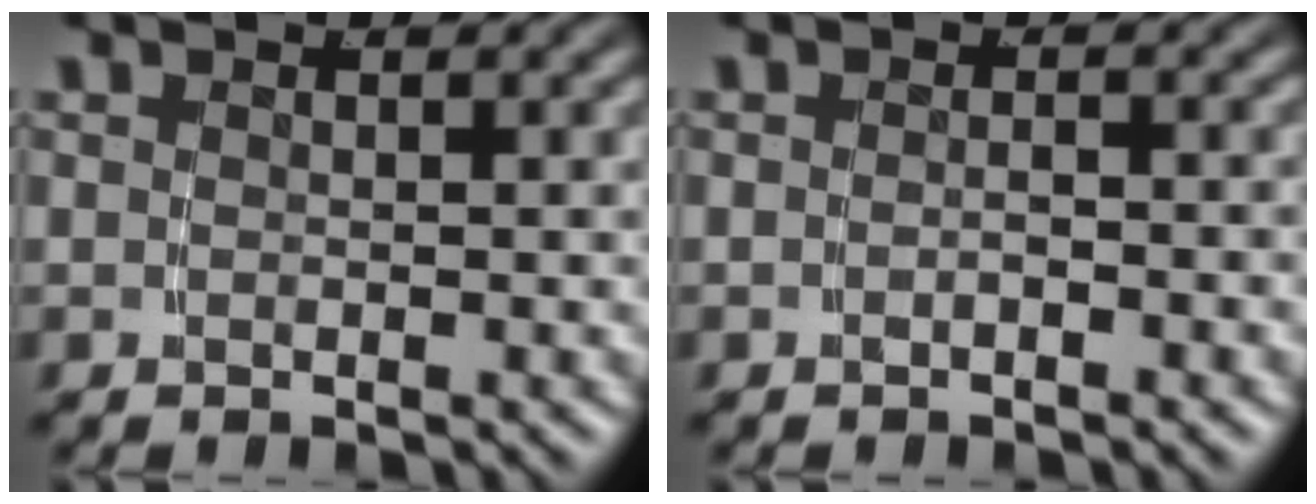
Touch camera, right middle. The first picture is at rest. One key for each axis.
{"total": 1.1, "fx": -1.0, "fy": -0.3, "fz": 0.4, "tx": -0.003, "ty": 0.002, "tz": -0.016}